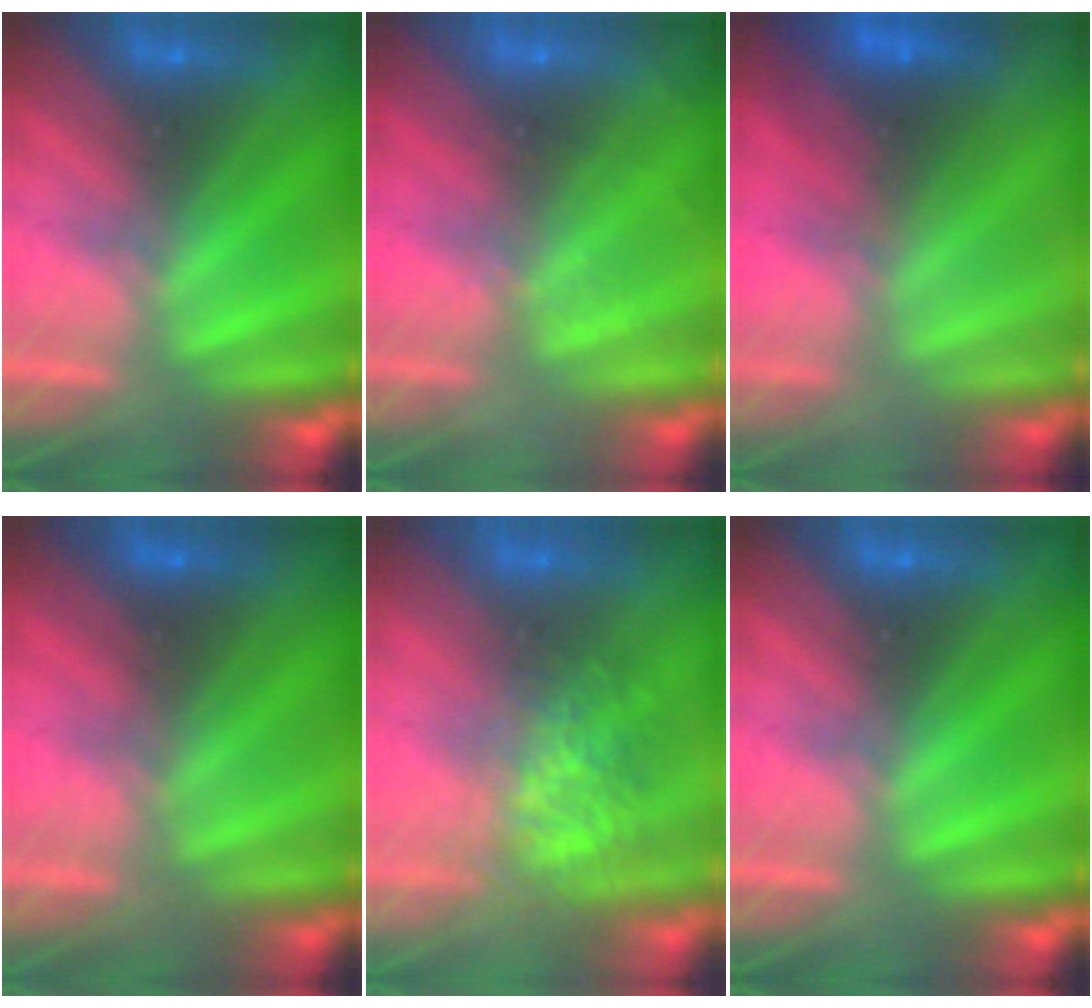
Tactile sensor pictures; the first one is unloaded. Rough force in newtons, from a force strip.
{"total": 1.8}
{"total": 2.9}
{"total": 4.9}
{"total": 3.8}
{"total": 0.0}